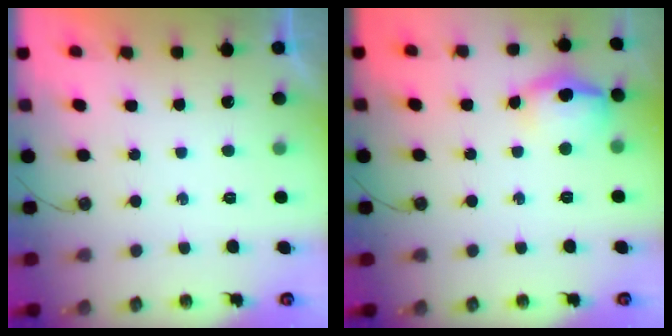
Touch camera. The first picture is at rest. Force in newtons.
{"total": 17.9, "press": 13.2, "slide": 12.0}